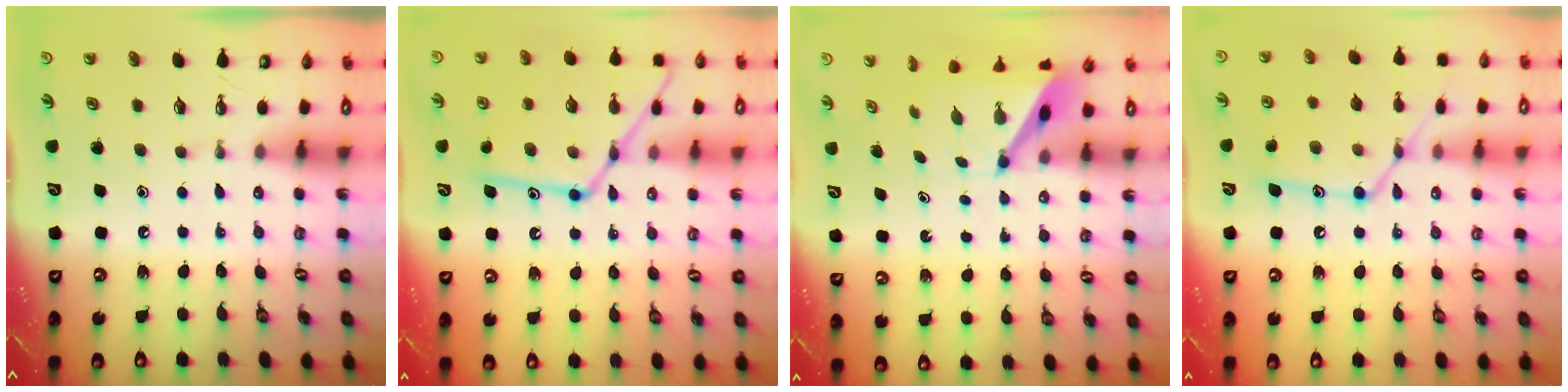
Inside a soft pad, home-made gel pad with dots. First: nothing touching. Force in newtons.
{"total": 17.0, "press": 16.9, "slide": 1.2}
{"total": 4.9, "press": 4.9, "slide": 0.3}
{"total": 15.6, "press": 15.6, "slide": 1.1}